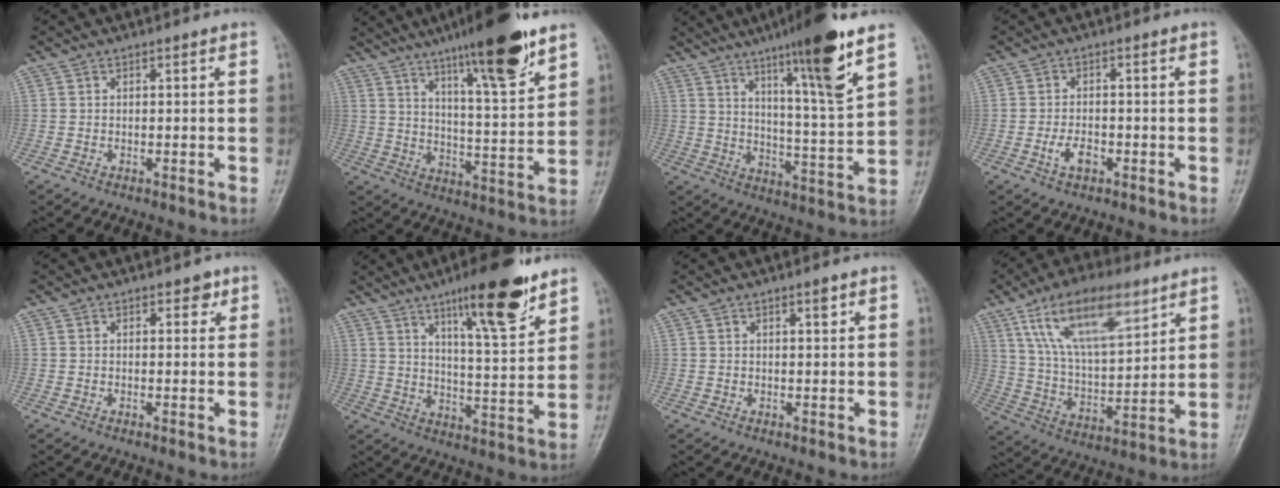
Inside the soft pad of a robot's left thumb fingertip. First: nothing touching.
{"total": 17.2, "force": [11.4, 2.6, 12.7], "torque": [-0.180, -0.058, 0.181]}
{"total": 16.3, "force": [9.8, 1.1, 12.9], "torque": [-0.196, -0.055, 0.156]}
{"total": 3.5, "force": [-1.5, 2.0, 2.5], "torque": [-0.046, 0.008, -0.026]}
{"total": 2.0, "force": [1.2, 1.2, 1.1], "torque": [0.001, -0.003, 0.013]}
{"total": 15.3, "force": [9.8, 3.2, 11.3], "torque": [-0.153, -0.057, 0.155]}
{"total": 1.7, "force": [1.1, 0.4, 1.2], "torque": [-0.014, -0.005, 0.017]}
{"total": 19.7, "force": [10.6, 8.0, 14.5], "torque": [-0.221, -0.032, 0.195]}